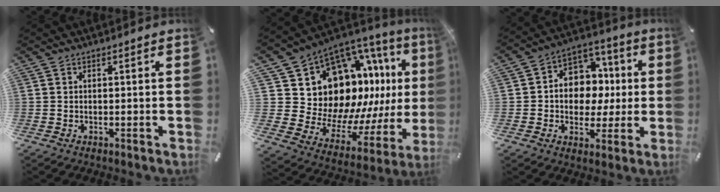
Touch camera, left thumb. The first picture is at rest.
{"total": 15.2, "force": [5.9, 12.0, 7.1], "torque": [-0.131, -0.101, 0.134]}
{"total": 11.1, "force": [-0.4, 10.1, 4.5], "torque": [-0.067, 0.011, 0.003]}